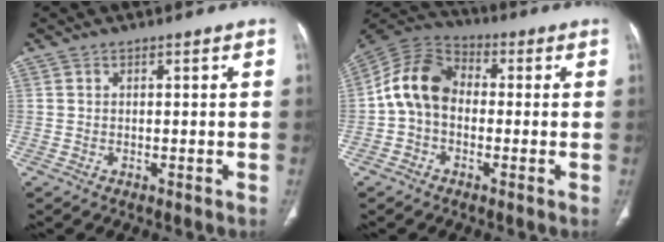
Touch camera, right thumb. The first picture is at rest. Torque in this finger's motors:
{"motor_torque": [-0.15, 0.37, 0.61, -0.54, 0.10]}